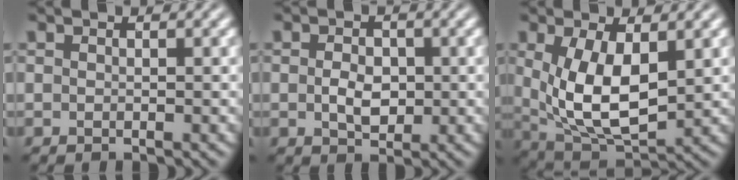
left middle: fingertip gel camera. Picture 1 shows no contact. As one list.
[{"total": 2.6, "force": [-0.1, 1.7, 1.9], "torque": [-0.037, -0.003, -0.002]}, {"total": 7.7, "force": [0.9, 3.8, 6.6], "torque": [-0.140, -0.010, 0.022]}]